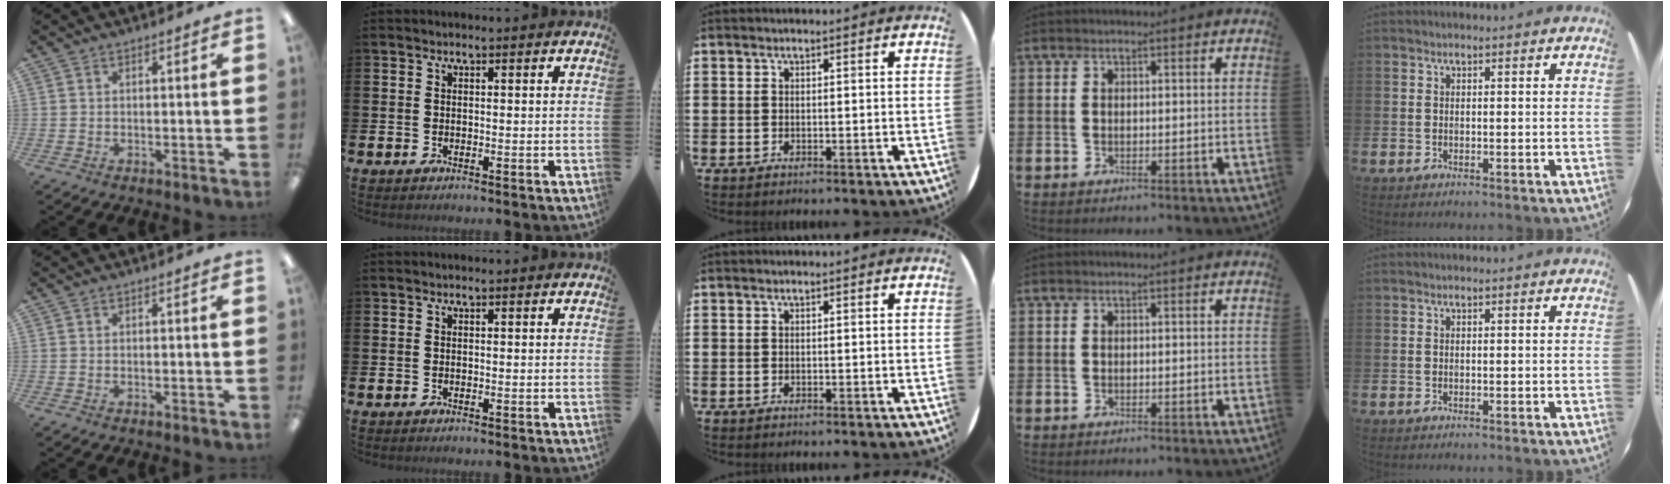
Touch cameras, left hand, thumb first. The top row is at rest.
{}